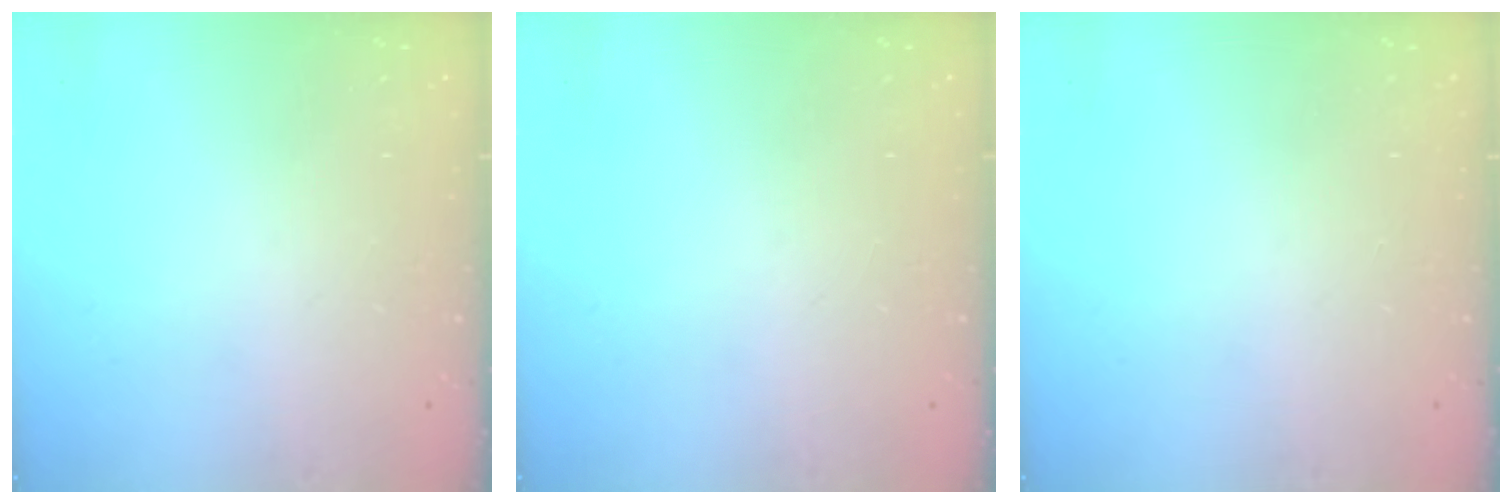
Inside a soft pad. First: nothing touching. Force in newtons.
{"total": 0.0}
{"total": 0.0}